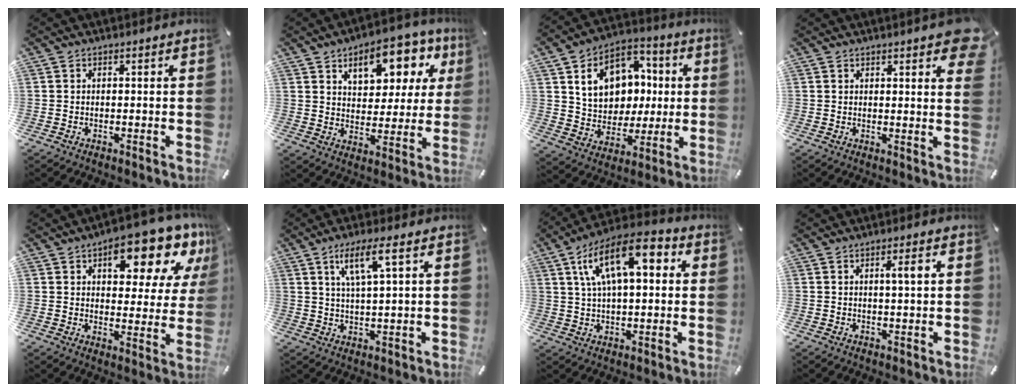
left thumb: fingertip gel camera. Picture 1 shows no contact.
{"total": 13.5, "force": [6.9, 7.9, 8.4], "torque": [-0.117, -0.025, 0.116]}
{"total": 15.0, "force": [3.2, 12.6, 7.4], "torque": [-0.125, 0.006, 0.067]}
{"total": 4.6, "force": [3.1, 1.2, 3.2], "torque": [-0.038, -0.018, 0.050]}
{"total": 17.5, "force": [9.7, 8.3, 12.1], "torque": [-0.138, -0.060, 0.152]}
{"total": 7.8, "force": [3.6, 1.1, 6.9], "torque": [-0.142, 0.005, 0.059]}
{"total": 15.6, "force": [5.5, 7.2, 12.7], "torque": [-0.223, -0.003, 0.091]}
{"total": 3.3, "force": [0.7, 0.3, 3.2], "torque": [-0.061, 0.001, 0.007]}